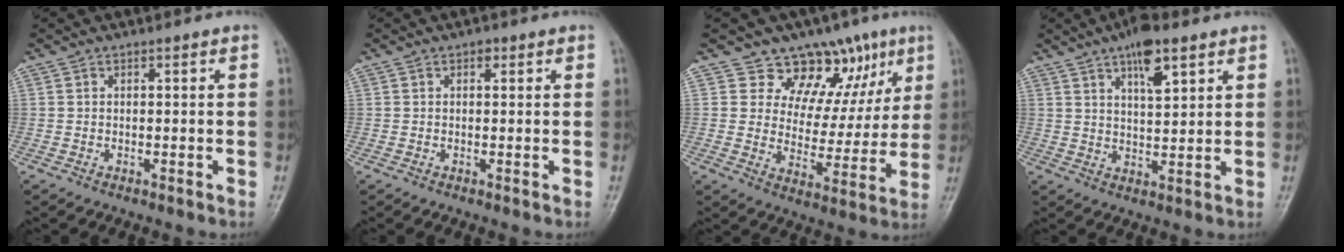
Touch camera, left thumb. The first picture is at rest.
{"total": 1.2, "force": [0.5, 0.8, 0.6], "torque": [0.001, 0.000, 0.004]}
{"total": 13.2, "force": [8.4, 8.9, 5.0], "torque": [-0.010, -0.035, 0.118]}
{"total": 8.3, "force": [4.7, 2.9, 6.1], "torque": [-0.086, -0.021, 0.076]}